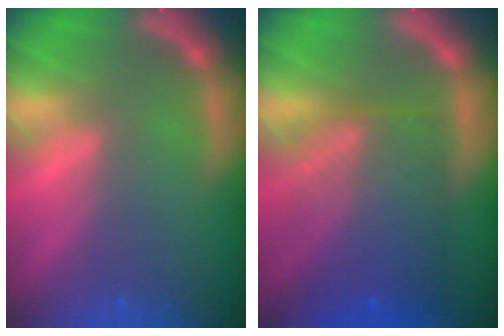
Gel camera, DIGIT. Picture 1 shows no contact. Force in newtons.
{"total": 8.5}